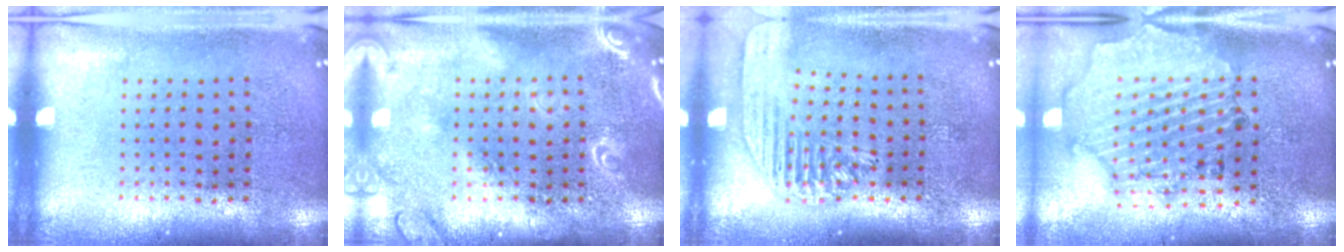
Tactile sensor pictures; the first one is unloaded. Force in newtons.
{"total": 1.9, "press": 1.9, "slide": 0.2}
{"total": 1.6, "press": 1.4, "slide": 0.6}
{"total": 1.7, "press": 1.7, "slide": 0.3}